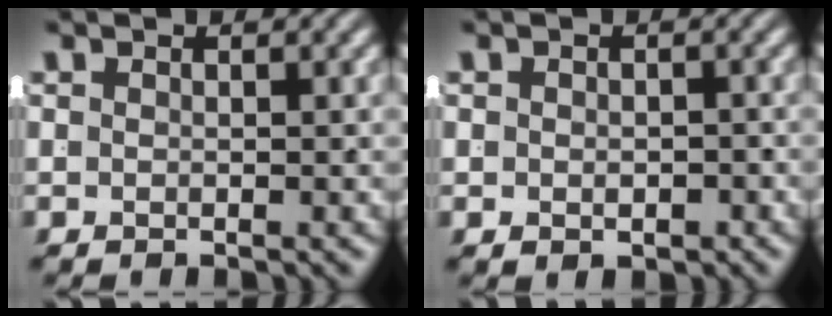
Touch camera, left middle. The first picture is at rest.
{"total": 1.4, "force": [-0.5, 0.9, 0.9], "torque": [-0.012, -0.010, 0.001]}